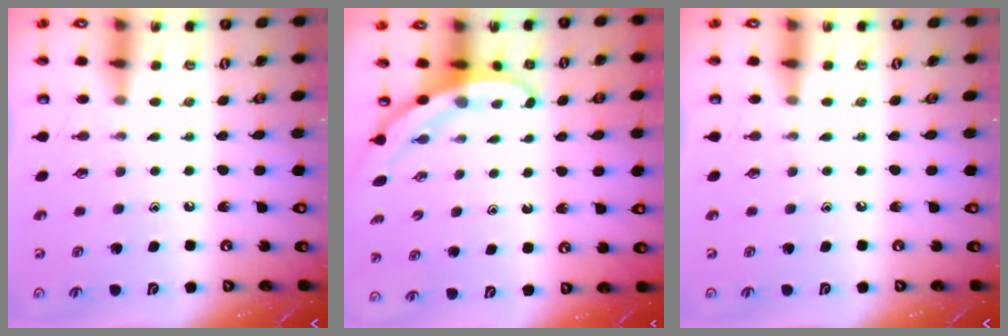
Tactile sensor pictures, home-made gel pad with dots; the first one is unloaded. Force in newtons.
{"total": 3.2, "press": 3.2, "slide": 0.1}
{"total": 0.0}